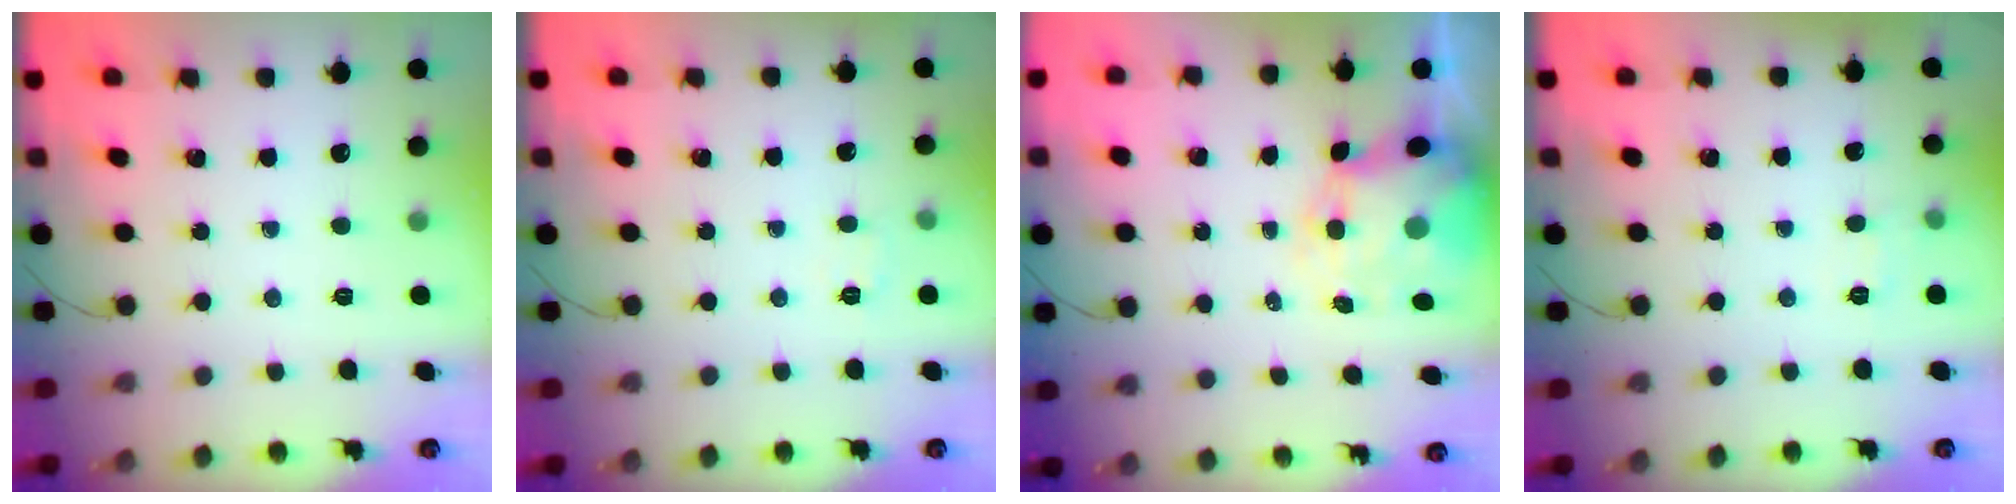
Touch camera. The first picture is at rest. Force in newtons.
{"total": 4.9, "press": 4.7, "slide": 1.2}
{"total": 7.6, "press": 7.4, "slide": 1.9}
{"total": 5.5, "press": 5.2, "slide": 1.5}